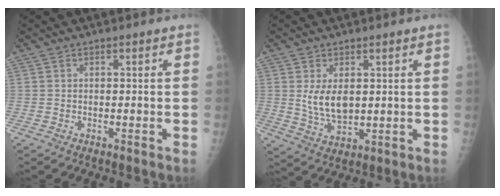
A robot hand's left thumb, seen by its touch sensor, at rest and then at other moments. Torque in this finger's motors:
{"motor_torque": [0.67, 0.94, 0.69, -0.46, 0.07]}